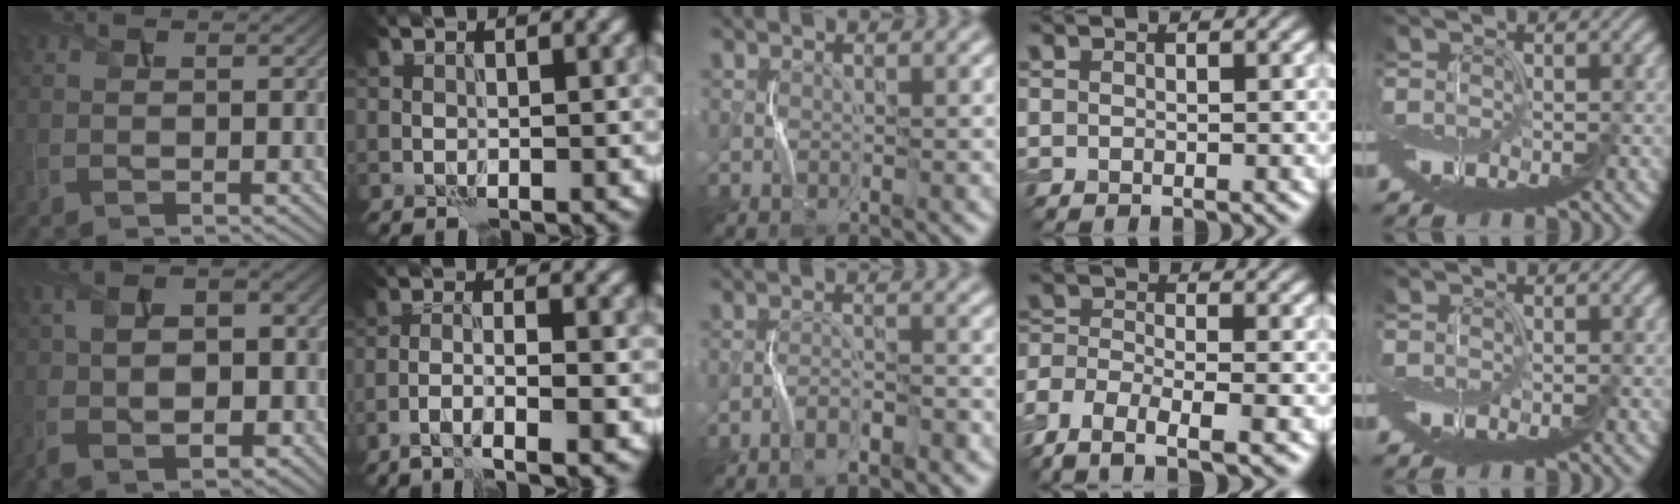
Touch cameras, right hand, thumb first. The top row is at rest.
{"thumb": {"total": 9.2, "force": [-2.0, 5.7, 7.0], "torque": [-0.150, -0.026, -0.028]}, "index": {"total": 3.7, "force": [-2.1, 0.4, 3.0], "torque": [-0.051, 0.003, -0.041]}, "middle": {"total": 2.4, "force": [-1.9, 0.5, 1.3], "torque": [-0.022, 0.007, -0.034]}, "ring": {"total": 6.4, "force": [-4.8, 2.1, 3.6], "torque": [-0.070, -0.007, -0.094]}}